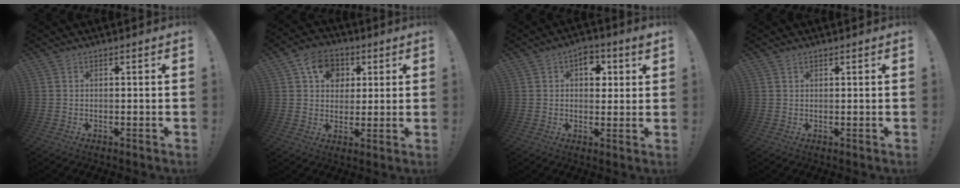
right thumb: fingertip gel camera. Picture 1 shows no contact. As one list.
[{"total": 11.1, "force": [4.1, 9.1, 5.0], "torque": [-0.078, -0.005, 0.081]}, {"total": 6.9, "force": [2.2, 4.9, 4.2], "torque": [-0.035, -0.007, 0.032]}, {"total": 0.8, "force": [0.7, 0.4, 0.3], "torque": [0.000, -0.002, 0.012]}]